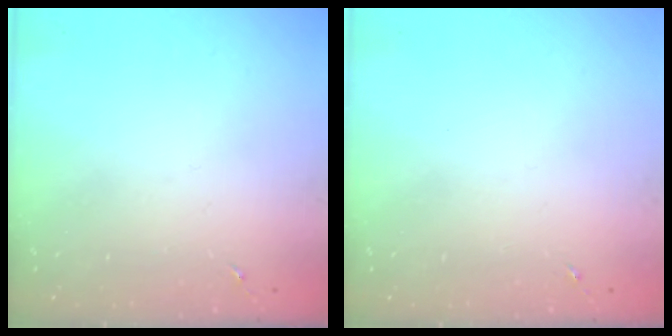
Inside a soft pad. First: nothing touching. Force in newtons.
{"total": 0.0}